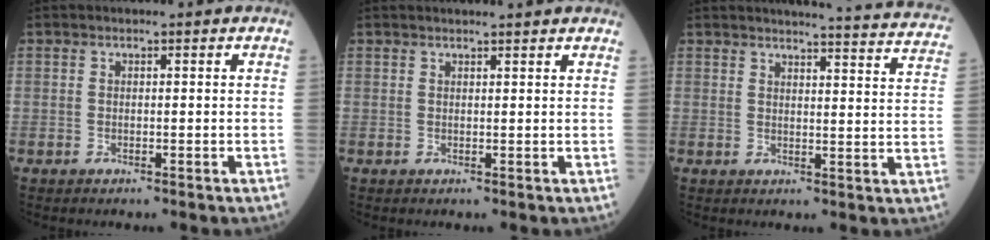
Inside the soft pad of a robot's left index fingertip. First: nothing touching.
{"total": 4.8, "force": [4.5, 0.0, 1.7], "torque": [-0.021, 0.022, 0.049]}
{"total": 18.3, "force": [17.7, 0.3, 4.6], "torque": [-0.051, -0.083, 0.182]}